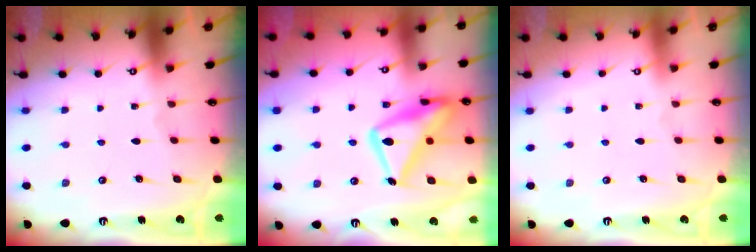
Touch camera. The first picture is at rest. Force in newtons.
{"total": 19.6, "press": 19.6, "slide": 1.5}
{"total": 3.9, "press": 3.9, "slide": 0.1}